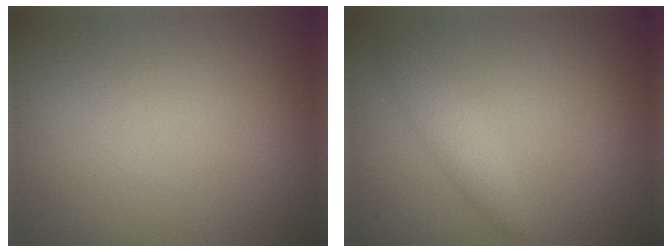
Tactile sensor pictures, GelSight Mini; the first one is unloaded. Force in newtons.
{"total": 1.7, "press": 1.7, "slide": 0.0}